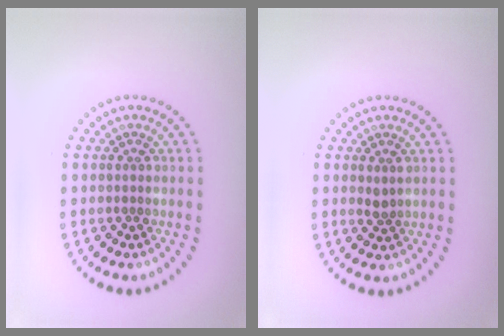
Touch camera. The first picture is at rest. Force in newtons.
{"total": 0.9, "press": 0.8, "slide": 0.3}